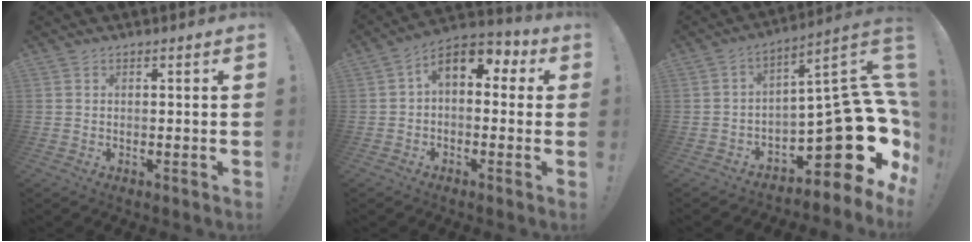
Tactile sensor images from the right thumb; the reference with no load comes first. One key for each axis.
{"total": 9.4, "fx": 2.9, "fy": 5.6, "fz": 7.0, "tx": -0.102, "ty": -0.003, "tz": 0.056}
{"total": 20.0, "fx": -5.5, "fy": 8.4, "fz": 17.3, "tx": -0.235, "ty": 0.009, "tz": -0.082}